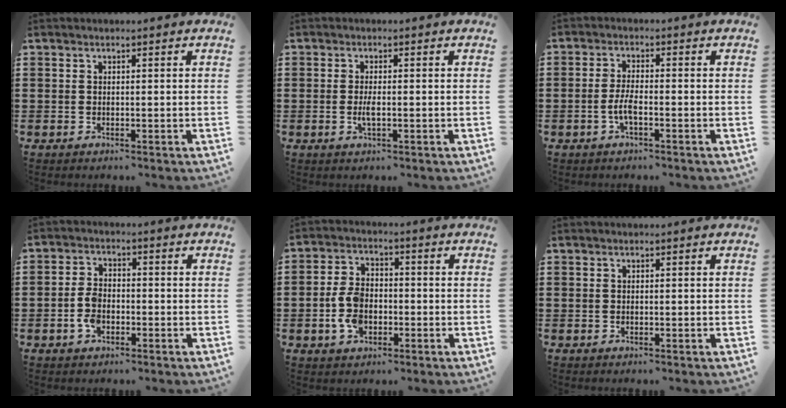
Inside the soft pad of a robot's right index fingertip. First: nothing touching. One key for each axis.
{"total": 2.1, "fx": -0.5, "fy": 0.6, "fz": 2.0, "tx": -0.042, "ty": -0.002, "tz": -0.011}
{"total": 3.3, "fx": -1.1, "fy": 0.9, "fz": 2.9, "tx": -0.075, "ty": -0.005, "tz": -0.027}
{"total": 4.2, "fx": -1.4, "fy": 2.5, "fz": 3.0, "tx": -0.075, "ty": -0.001, "tz": -0.031}
{"total": 6.6, "fx": -1.7, "fy": 4.4, "fz": 4.7, "tx": -0.121, "ty": 0.002, "tz": -0.038}
{"total": 0.0}